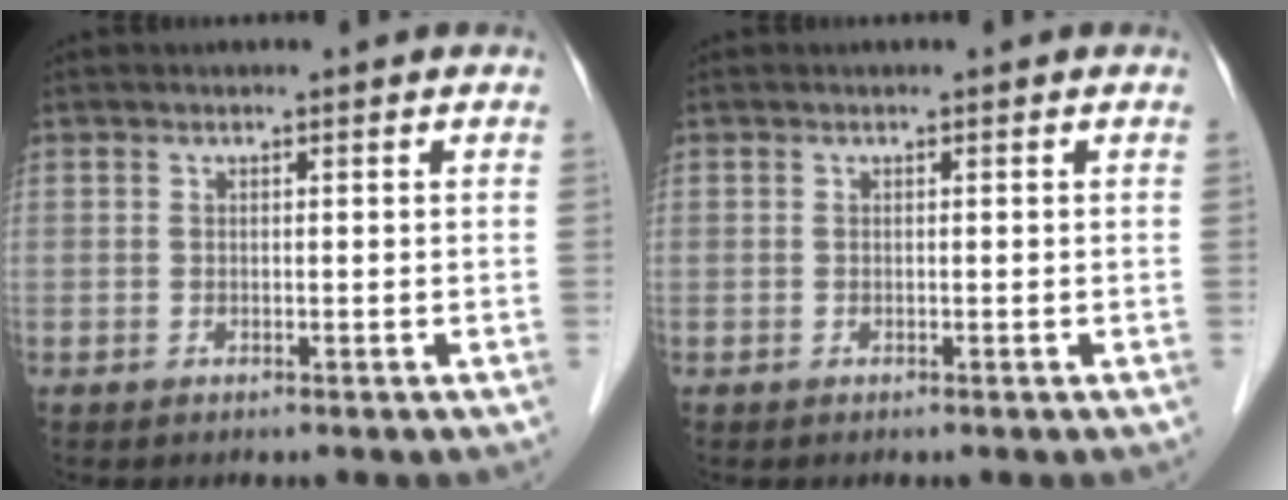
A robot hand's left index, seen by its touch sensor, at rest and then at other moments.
{"total": 0.0}